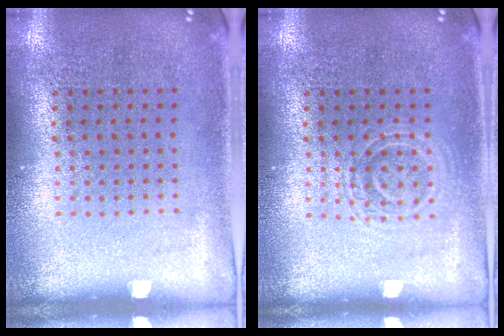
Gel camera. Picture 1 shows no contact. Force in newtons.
{"total": 1.8, "press": 1.8, "slide": 0.4}